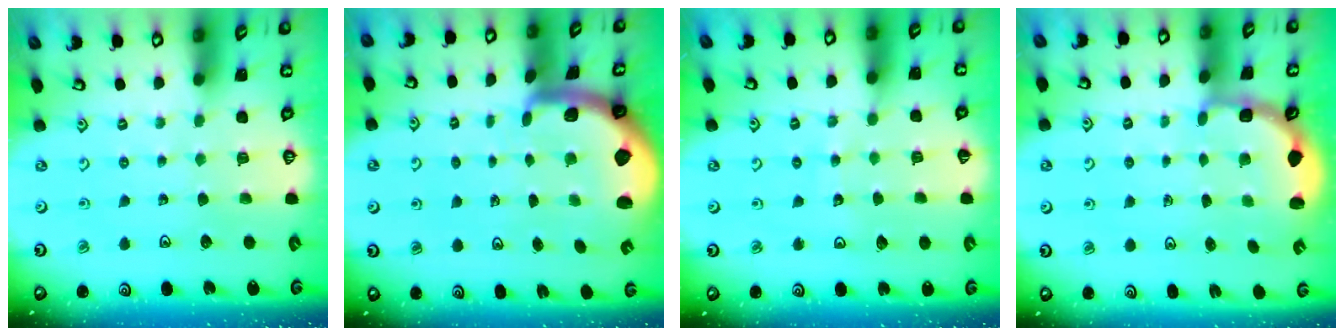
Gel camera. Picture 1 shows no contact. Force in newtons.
{"total": 2.4, "press": 2.3, "slide": 0.5}
{"total": 7.1, "press": 7.1, "slide": 0.9}
{"total": 3.0, "press": 2.6, "slide": 1.5}